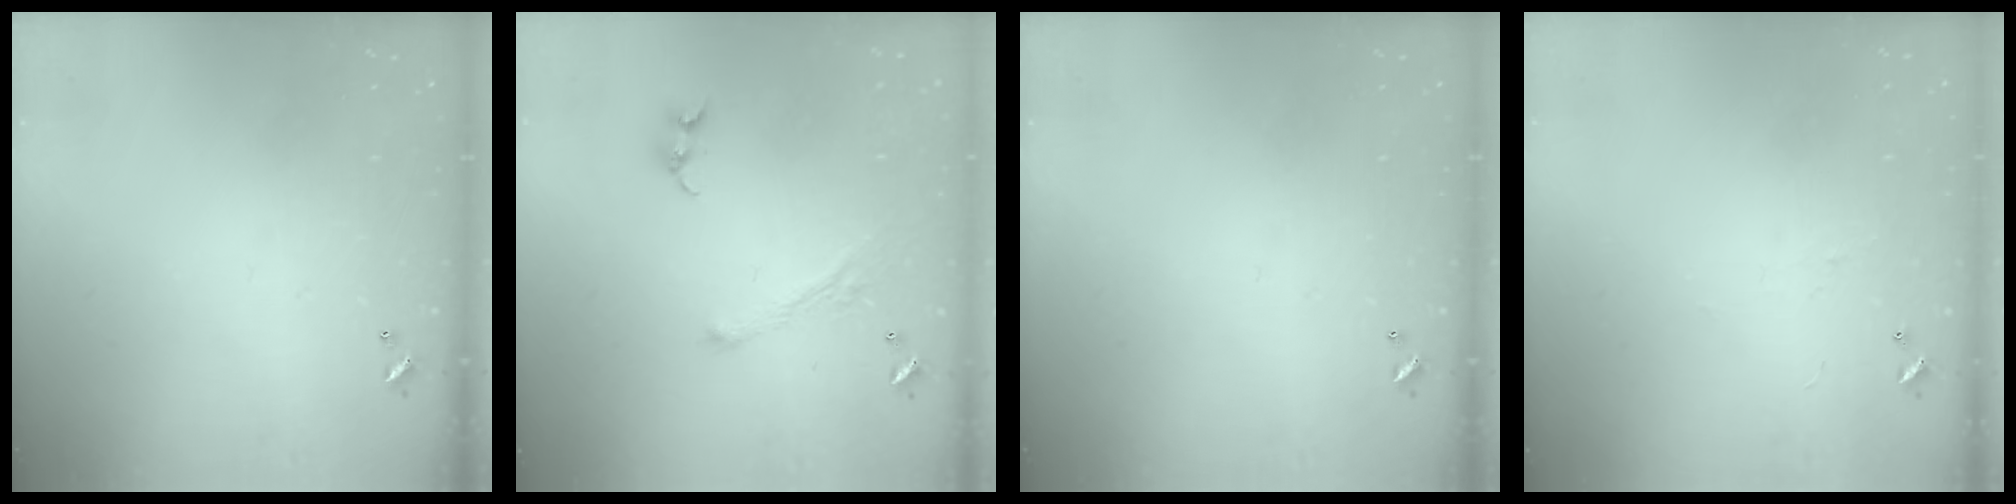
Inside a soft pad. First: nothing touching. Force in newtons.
{"total": 2.7, "press": 2.7, "slide": 0.4}
{"total": 0.0}
{"total": 2.3, "press": 2.3, "slide": 0.3}